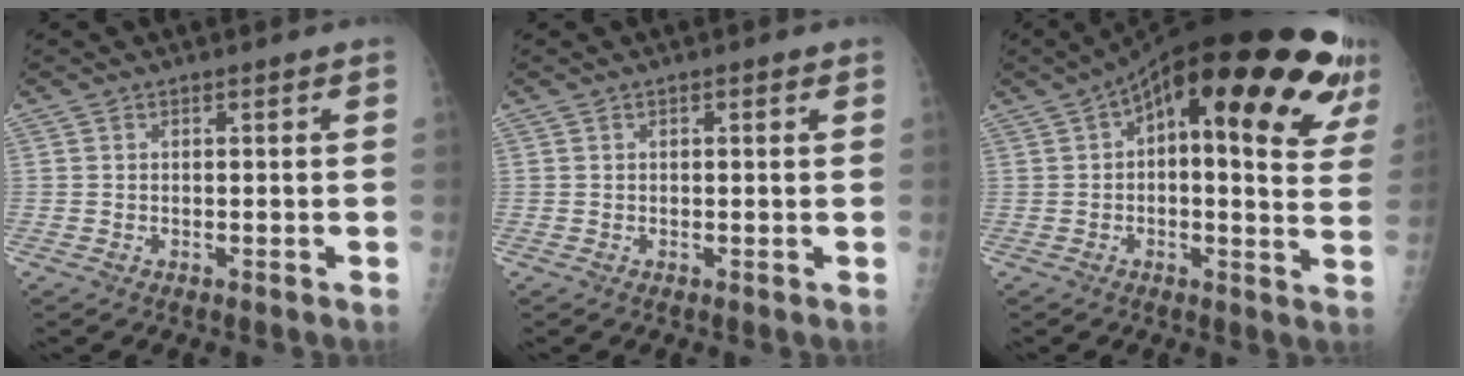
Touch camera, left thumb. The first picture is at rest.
{"total": 1.1, "force": [0.4, 0.4, 0.9], "torque": [-0.012, 0.003, 0.003]}
{"total": 26.4, "force": [12.3, 8.6, 21.7], "torque": [-0.274, 0.014, 0.168]}